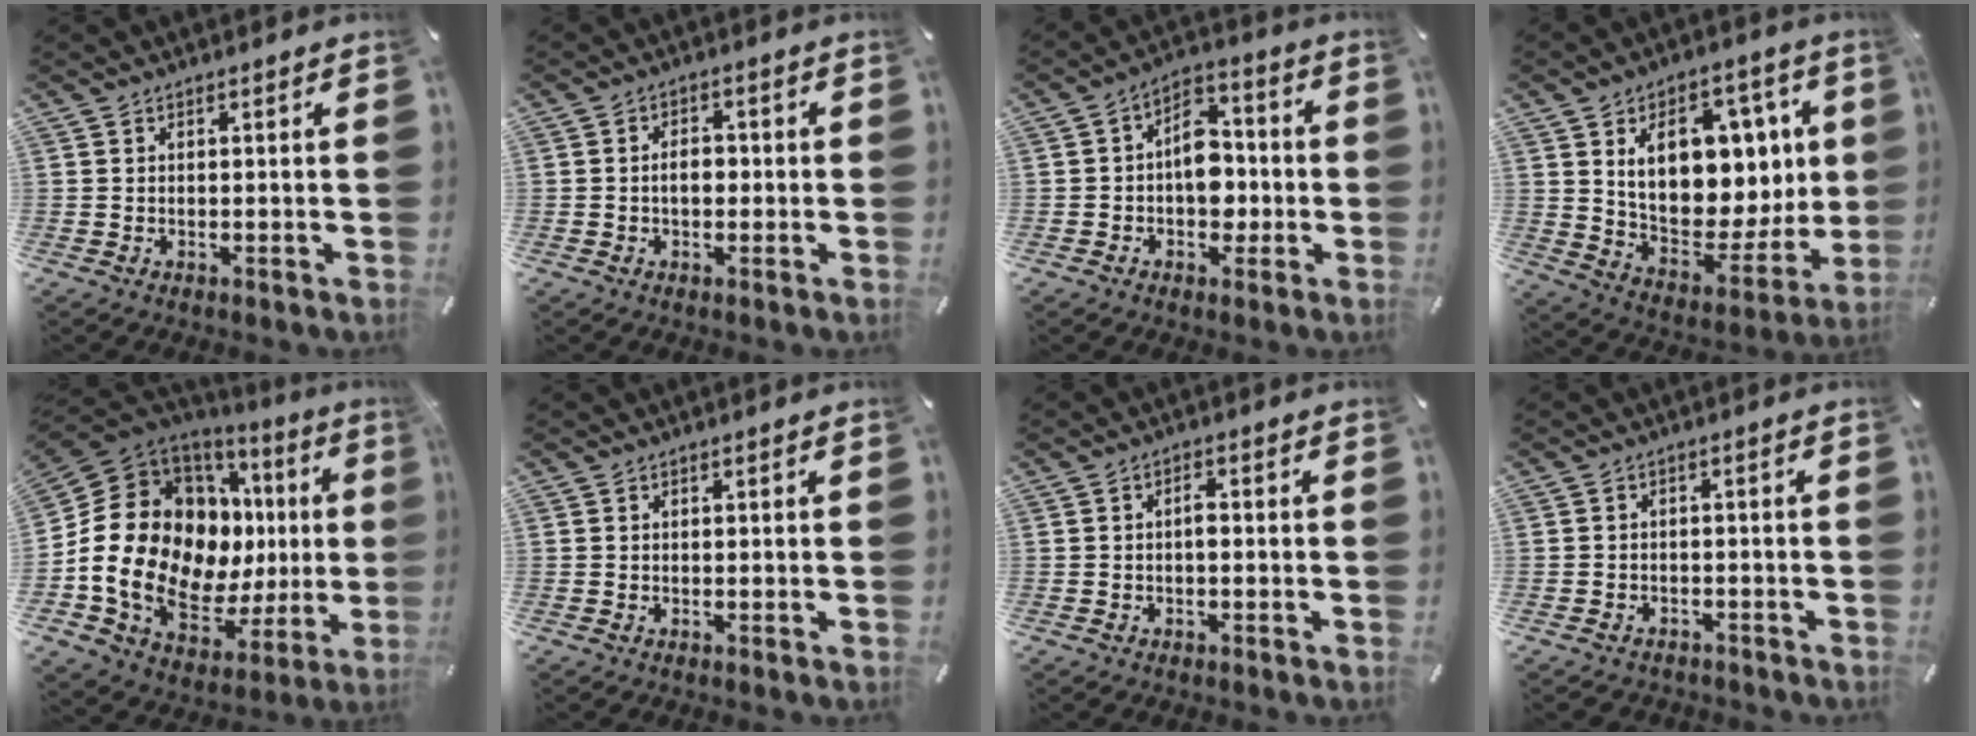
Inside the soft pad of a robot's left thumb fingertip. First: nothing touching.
{"total": 4.0, "force": [-0.6, 2.6, 3.1], "torque": [-0.049, 0.006, -0.013]}
{"total": 9.9, "force": [-1.3, 7.5, 6.3], "torque": [-0.079, 0.020, -0.020]}
{"total": 18.1, "force": [6.0, 11.9, 12.3], "torque": [-0.172, -0.036, 0.112]}
{"total": 20.7, "force": [-0.3, 15.1, 14.1], "torque": [-0.284, -0.037, 0.013]}
{"total": 0.0}
{"total": 2.1, "force": [-0.5, 1.0, 1.8], "torque": [-0.037, 0.006, -0.011]}
{"total": 2.2, "force": [-1.7, 1.4, 0.4], "torque": [-0.013, 0.008, -0.039]}